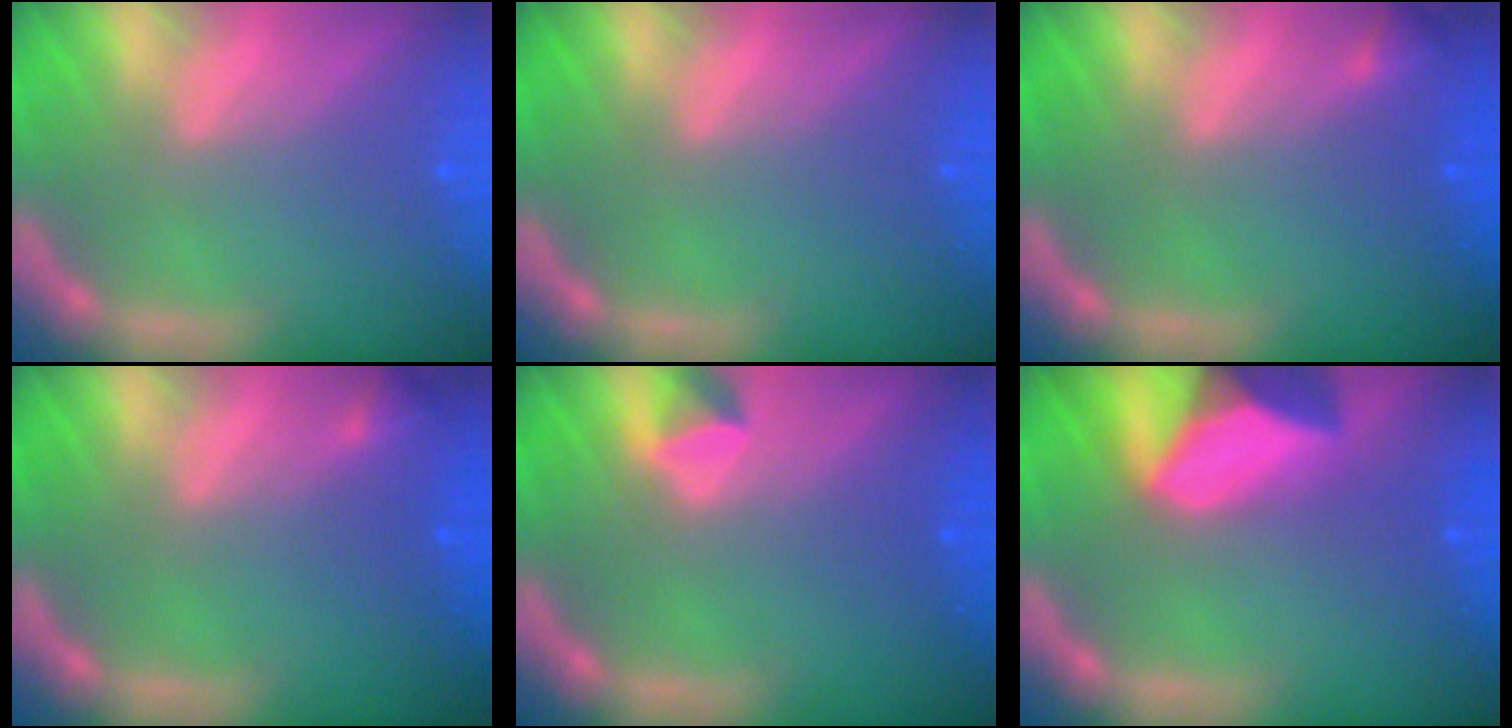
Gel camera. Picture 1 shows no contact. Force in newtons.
{"total": 0.0}
{"total": 0.9}
{"total": 0.9}
{"total": 1.4}
{"total": 9.4}